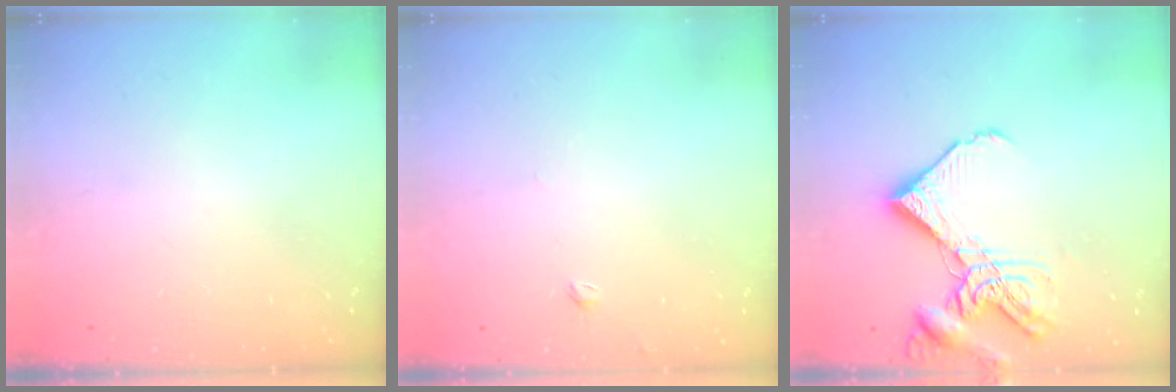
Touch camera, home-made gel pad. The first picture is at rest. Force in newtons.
{"total": 1.4, "press": 1.3, "slide": 0.4}
{"total": 12.9, "press": 12.8, "slide": 1.6}